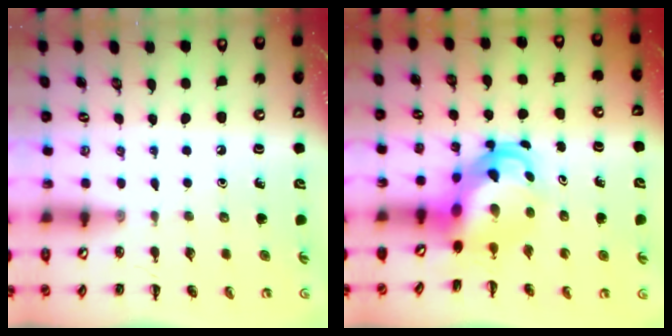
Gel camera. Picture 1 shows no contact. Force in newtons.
{"total": 5.9, "press": 5.6, "slide": 1.7}